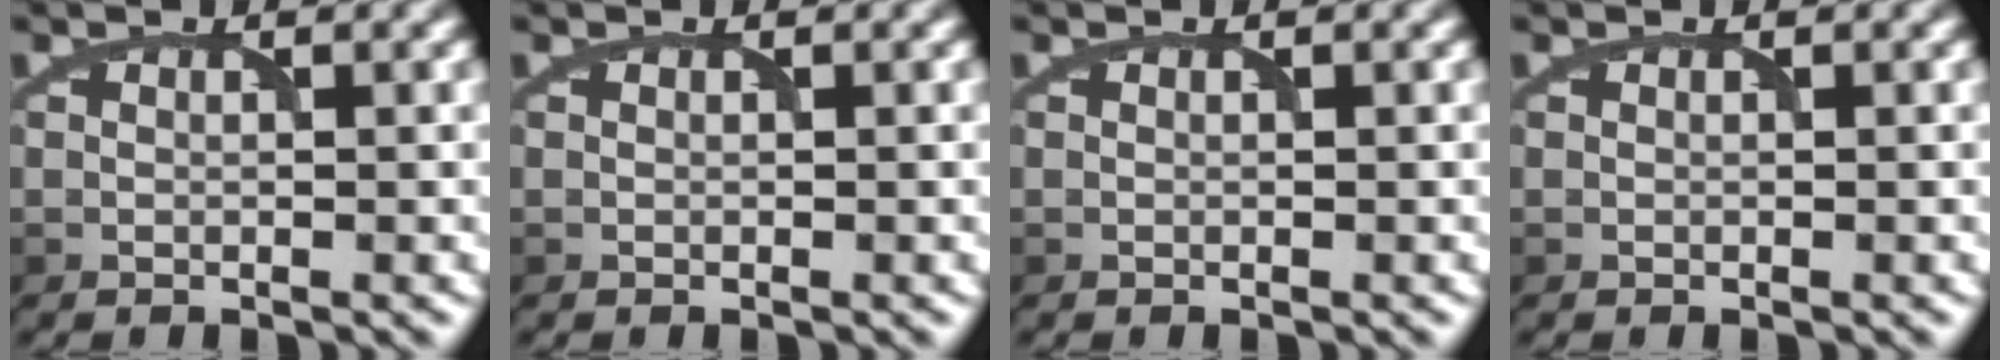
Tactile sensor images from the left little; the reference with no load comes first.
{"total": 0.0}
{"total": 0.0}
{"total": 0.0}